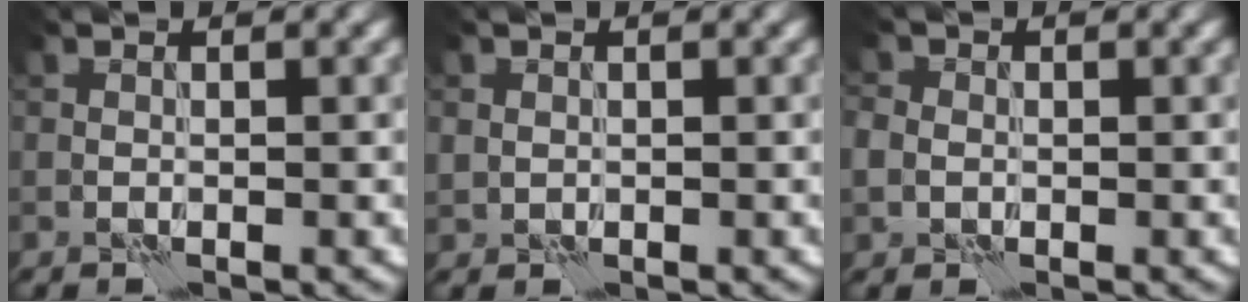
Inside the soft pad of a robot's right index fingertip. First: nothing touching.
{"total": 0.9, "force": [0.2, 0.8, 0.2], "torque": [-0.002, 0.001, 0.005]}
{"total": 3.2, "force": [-0.1, 2.8, 1.5], "torque": [-0.025, 0.012, -0.013]}